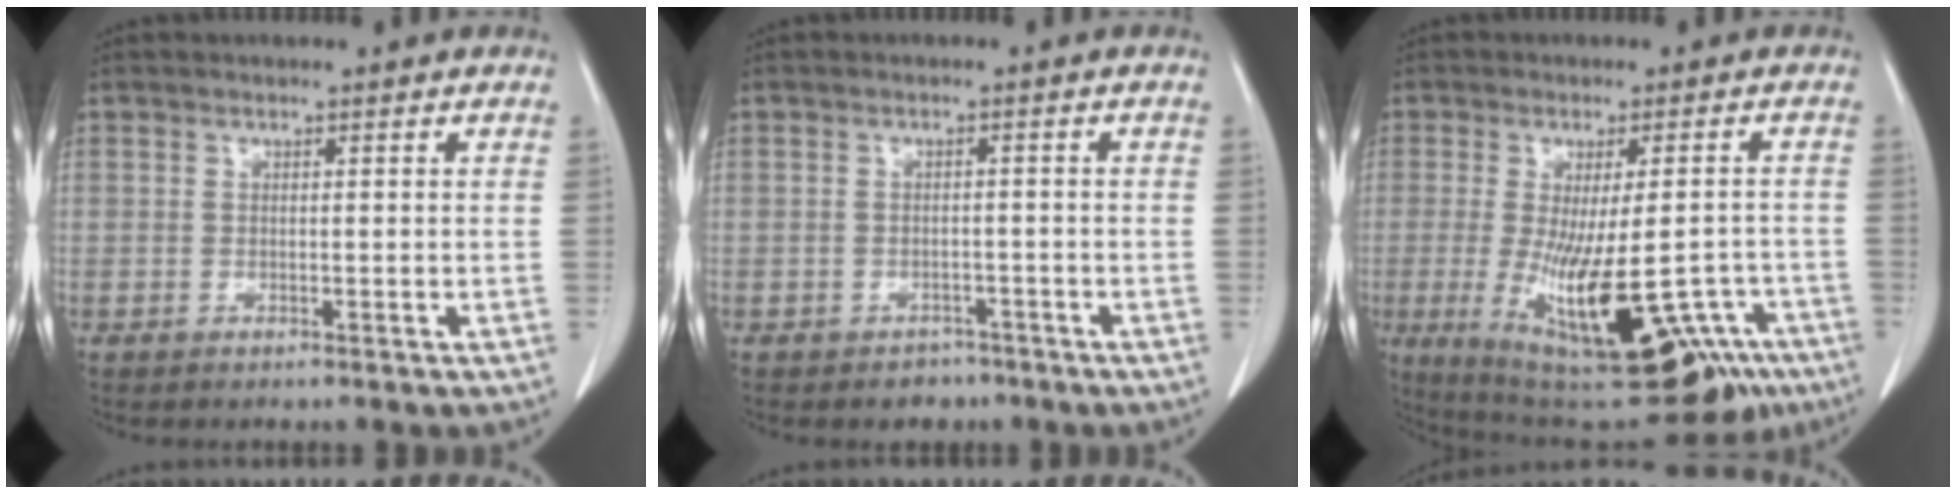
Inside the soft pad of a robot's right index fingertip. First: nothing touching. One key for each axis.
{"total": 2.6, "fx": -1.9, "fy": 1.7, "fz": 0.3, "tx": -0.010, "ty": 0.008, "tz": -0.023}
{"total": 23.6, "fx": -11.5, "fy": 8.2, "fz": 19.0, "tx": -0.272, "ty": -0.025, "tz": -0.153}